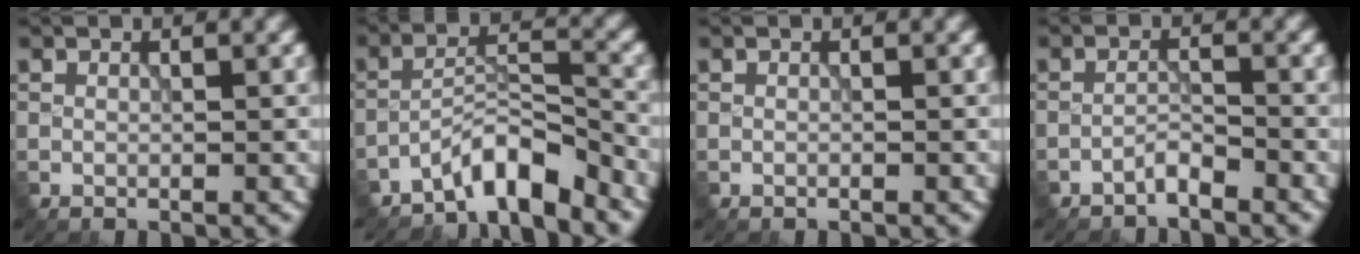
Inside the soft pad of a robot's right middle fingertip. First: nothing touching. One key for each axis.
{"total": 4.9, "fx": -4.2, "fy": 1.0, "fz": 2.4, "tx": -0.035, "ty": 0.010, "tz": -0.083}
{"total": 0.0}
{"total": 1.5, "fx": -1.4, "fy": 0.1, "fz": 0.5, "tx": -0.005, "ty": 0.008, "tz": -0.029}